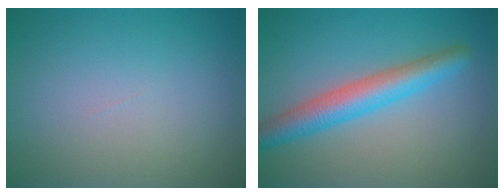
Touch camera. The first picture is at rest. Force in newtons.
{"total": 4.6, "press": 4.6, "slide": 0.1}